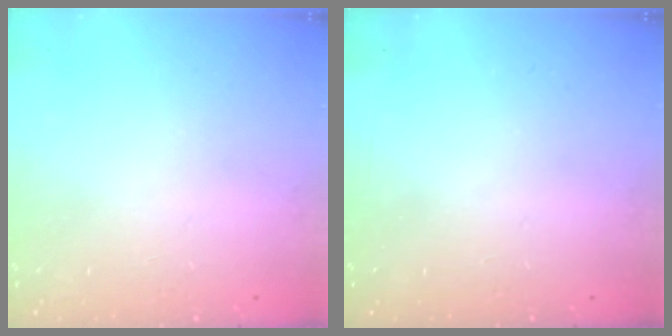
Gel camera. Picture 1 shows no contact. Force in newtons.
{"total": 0.0}